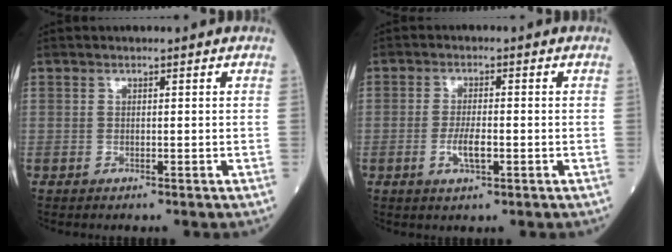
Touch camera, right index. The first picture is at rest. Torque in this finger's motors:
{"motor_torque": [0.20, -0.08, 0.16, 0.09]}